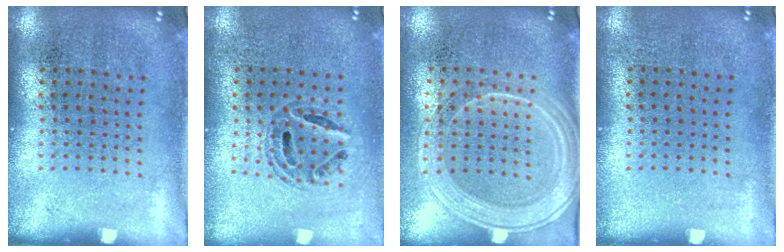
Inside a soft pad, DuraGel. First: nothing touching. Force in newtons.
{"total": 0.6, "press": 0.6, "slide": 0.2}
{"total": 2.1, "press": 1.9, "slide": 0.9}
{"total": 0.0}